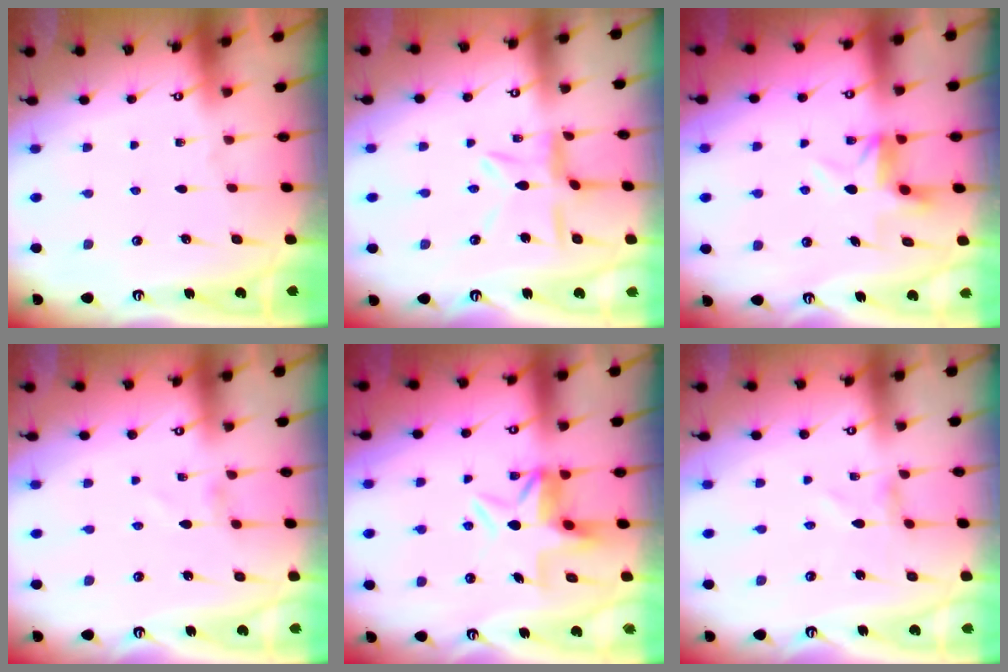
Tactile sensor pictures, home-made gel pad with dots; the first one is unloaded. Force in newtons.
{"total": 6.9, "press": 6.9, "slide": 0.5}
{"total": 5.4, "press": 5.4, "slide": 0.4}
{"total": 0.6, "press": 0.6, "slide": 0.2}
{"total": 7.3, "press": 7.3, "slide": 0.3}
{"total": 0.8, "press": 0.8, "slide": 0.1}